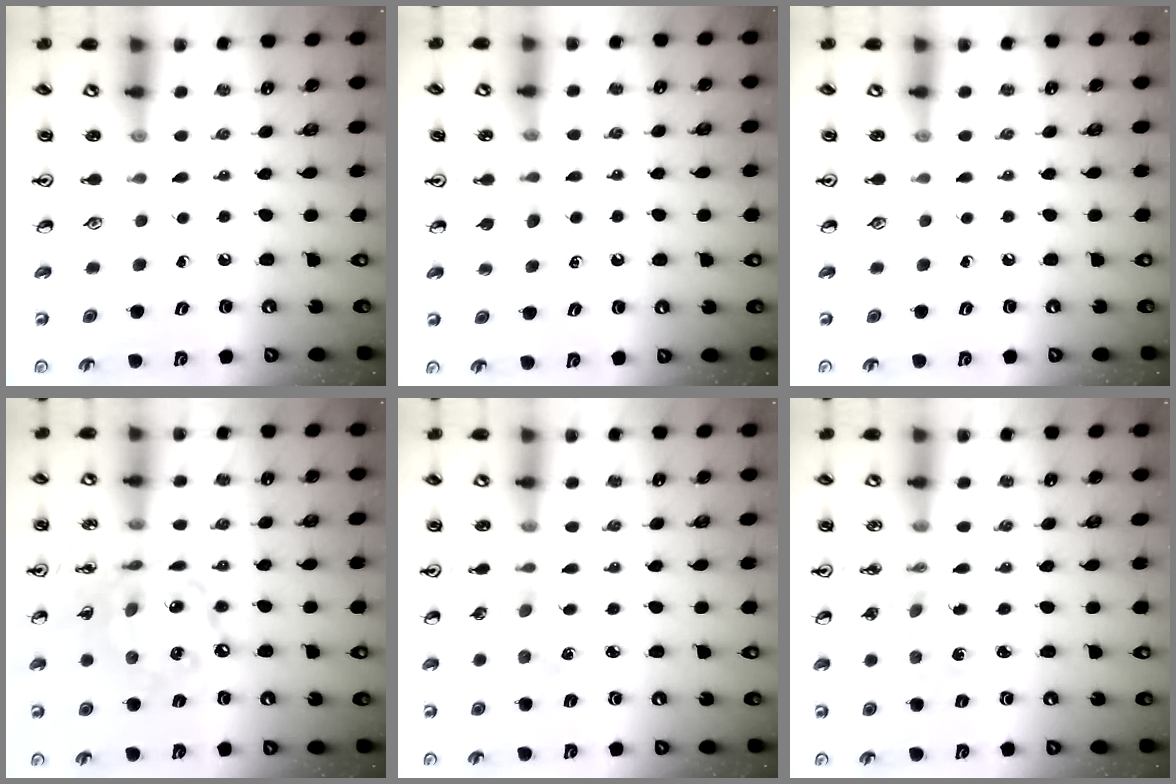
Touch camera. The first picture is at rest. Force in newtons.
{"total": 4.4, "press": 4.4, "slide": 0.6}
{"total": 0.0}
{"total": 15.7, "press": 15.5, "slide": 1.8}
{"total": 1.7, "press": 1.7, "slide": 0.3}
{"total": 2.1, "press": 2.1, "slide": 0.3}